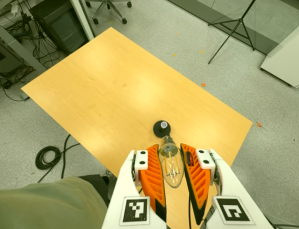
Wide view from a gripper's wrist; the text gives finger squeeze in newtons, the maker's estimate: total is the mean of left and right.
{"total": 20.9, "left": 22.9, "right": 18.8}